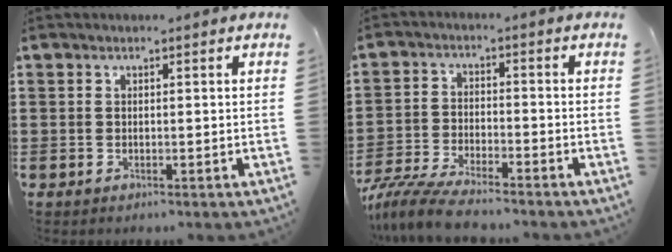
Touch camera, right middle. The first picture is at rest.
{"total": 6.5, "force": [-6.0, 0.7, 2.4], "torque": [-0.062, -0.005, -0.119]}